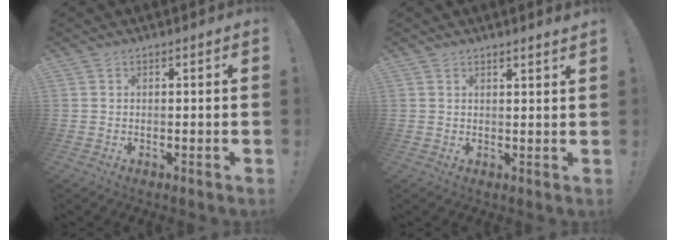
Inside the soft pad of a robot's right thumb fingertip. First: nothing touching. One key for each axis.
{"total": 1.7, "fx": 1.6, "fy": -0.3, "fz": 0.7, "tx": -0.001, "ty": -0.013, "tz": 0.025}